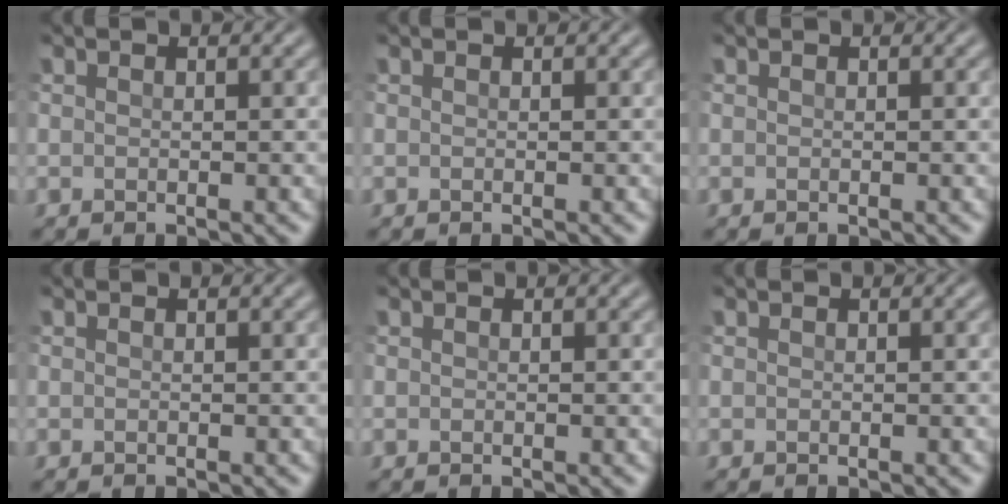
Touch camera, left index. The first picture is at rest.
{"total": 0.0}
{"total": 0.0}
{"total": 0.0}
{"total": 0.0}
{"total": 0.0}